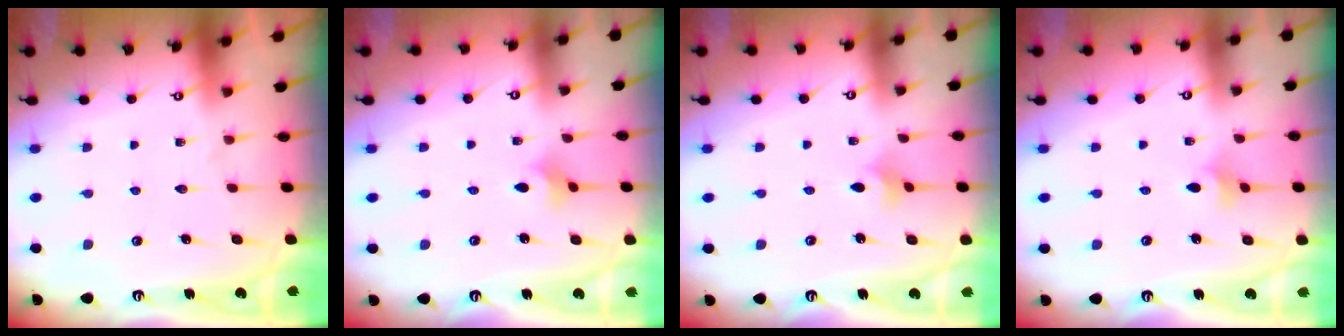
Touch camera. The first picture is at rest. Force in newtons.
{"total": 2.6, "press": 2.6, "slide": 0.6}
{"total": 2.1, "press": 2.1, "slide": 0.5}
{"total": 3.3, "press": 3.2, "slide": 0.8}